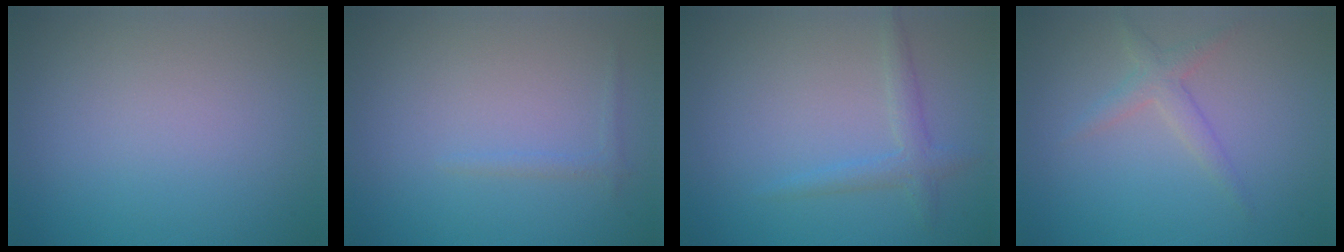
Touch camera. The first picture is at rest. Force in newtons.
{"total": 0.7, "press": 0.7, "slide": 0.1}
{"total": 1.8, "press": 1.8, "slide": 0.0}
{"total": 1.8, "press": 1.8, "slide": 0.1}